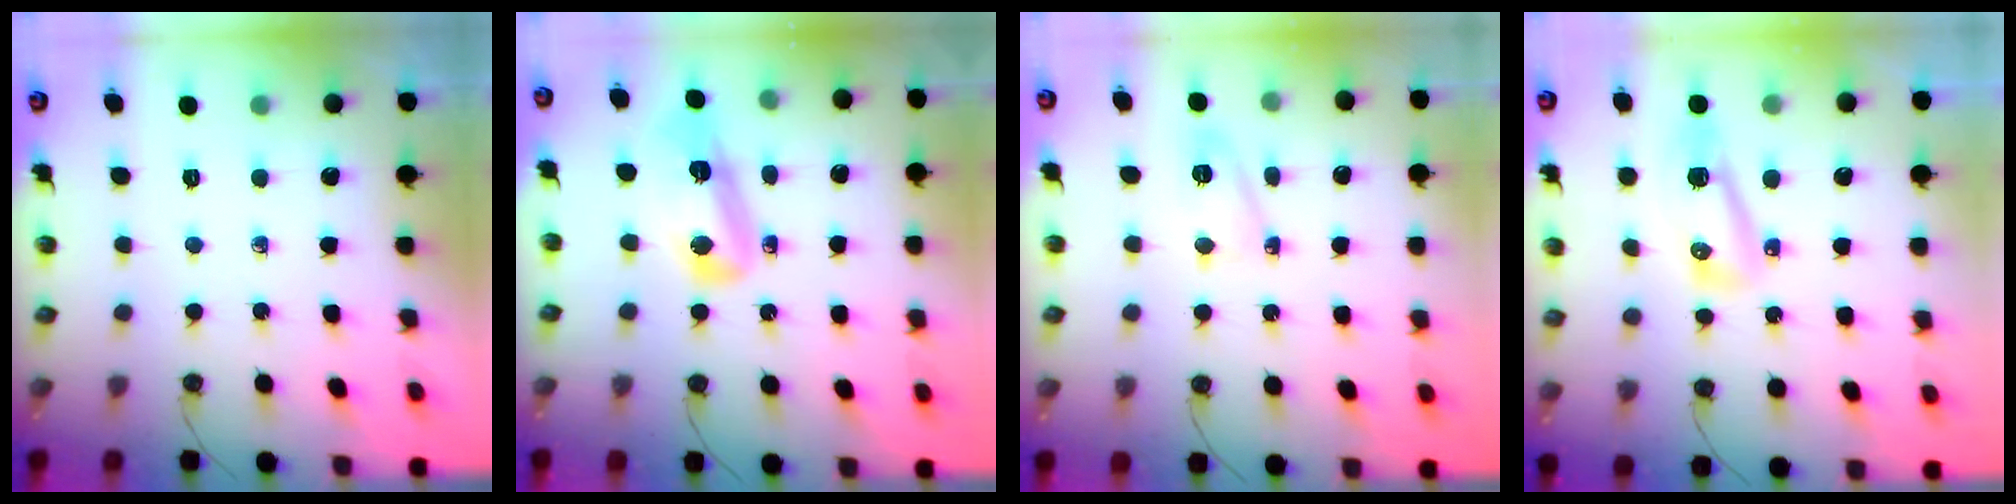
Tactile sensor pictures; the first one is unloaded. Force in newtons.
{"total": 11.4, "press": 11.4, "slide": 0.8}
{"total": 7.0, "press": 7.0, "slide": 0.4}
{"total": 7.9, "press": 7.8, "slide": 1.5}